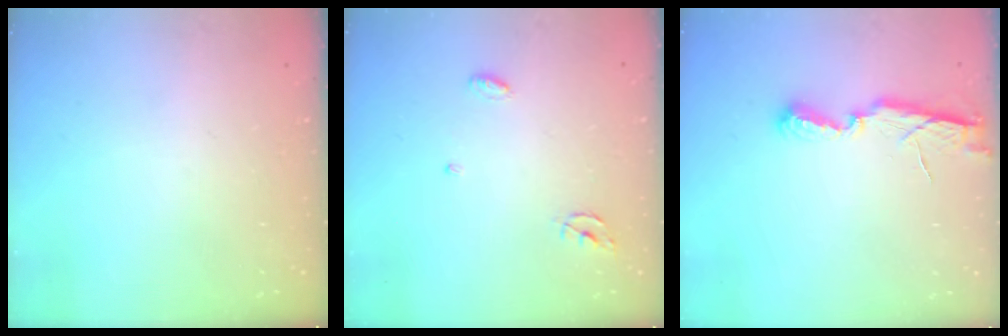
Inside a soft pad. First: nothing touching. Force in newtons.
{"total": 3.9, "press": 3.9, "slide": 0.2}
{"total": 6.5, "press": 6.5, "slide": 0.5}